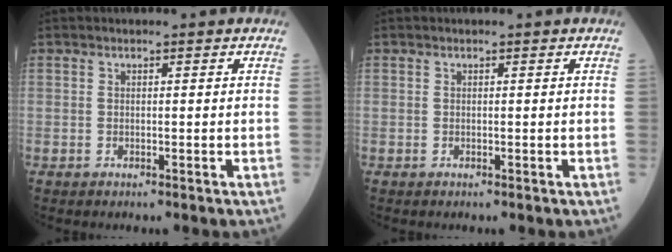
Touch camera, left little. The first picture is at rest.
{"total": 0.0}